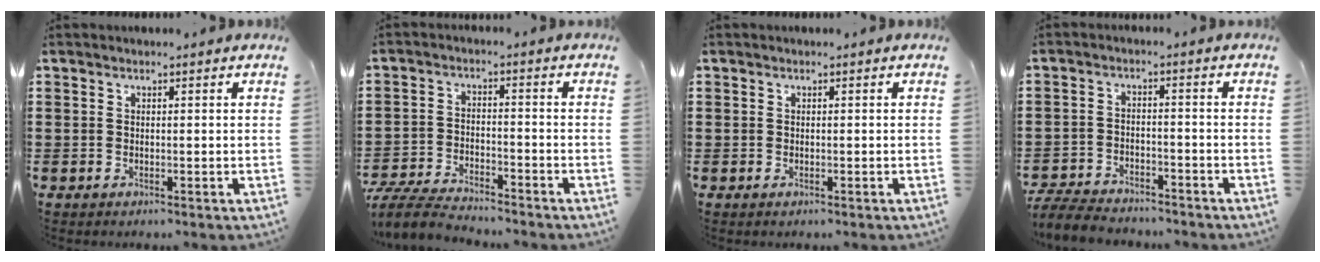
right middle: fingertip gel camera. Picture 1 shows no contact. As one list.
[{"total": 5.9, "force": [-5.6, 0.8, 1.7], "torque": [-0.051, 0.000, -0.115]}, {"total": 0.5, "force": [0.5, 0.1, -0.1], "torque": [0.004, 0.002, 0.011]}, {"total": 5.4, "force": [-5.2, 1.1, 0.9], "torque": [-0.023, 0.007, -0.106]}]